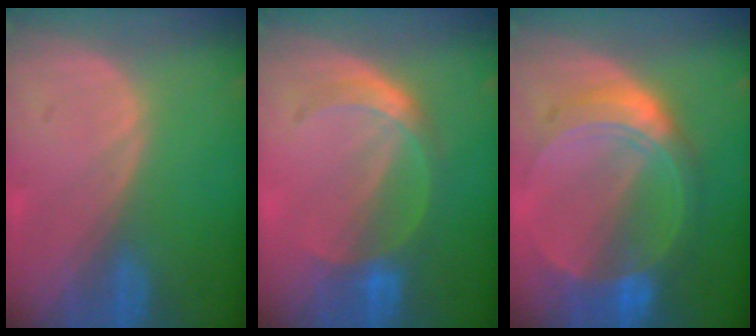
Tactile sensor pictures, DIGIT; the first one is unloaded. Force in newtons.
{"total": 5.3, "press": 5.2, "slide": 1.2}
{"total": 8.7, "press": 8.7, "slide": 0.6}